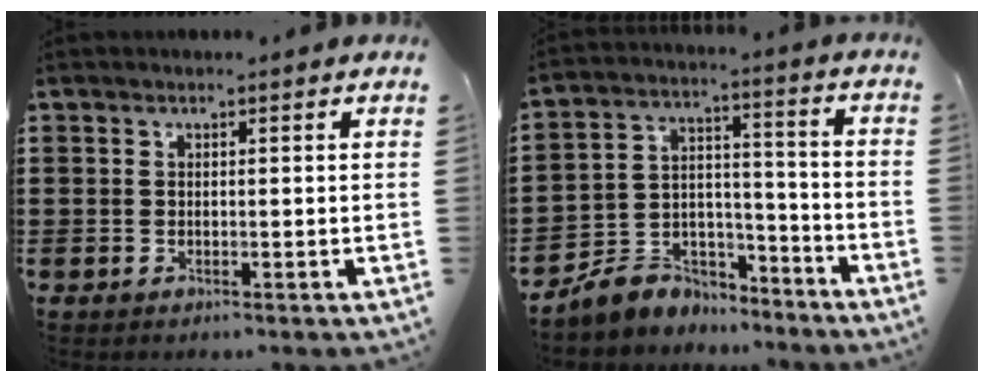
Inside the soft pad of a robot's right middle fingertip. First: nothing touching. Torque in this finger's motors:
{"motor_torque": [2.14, 0.00, -0.86, -0.15]}